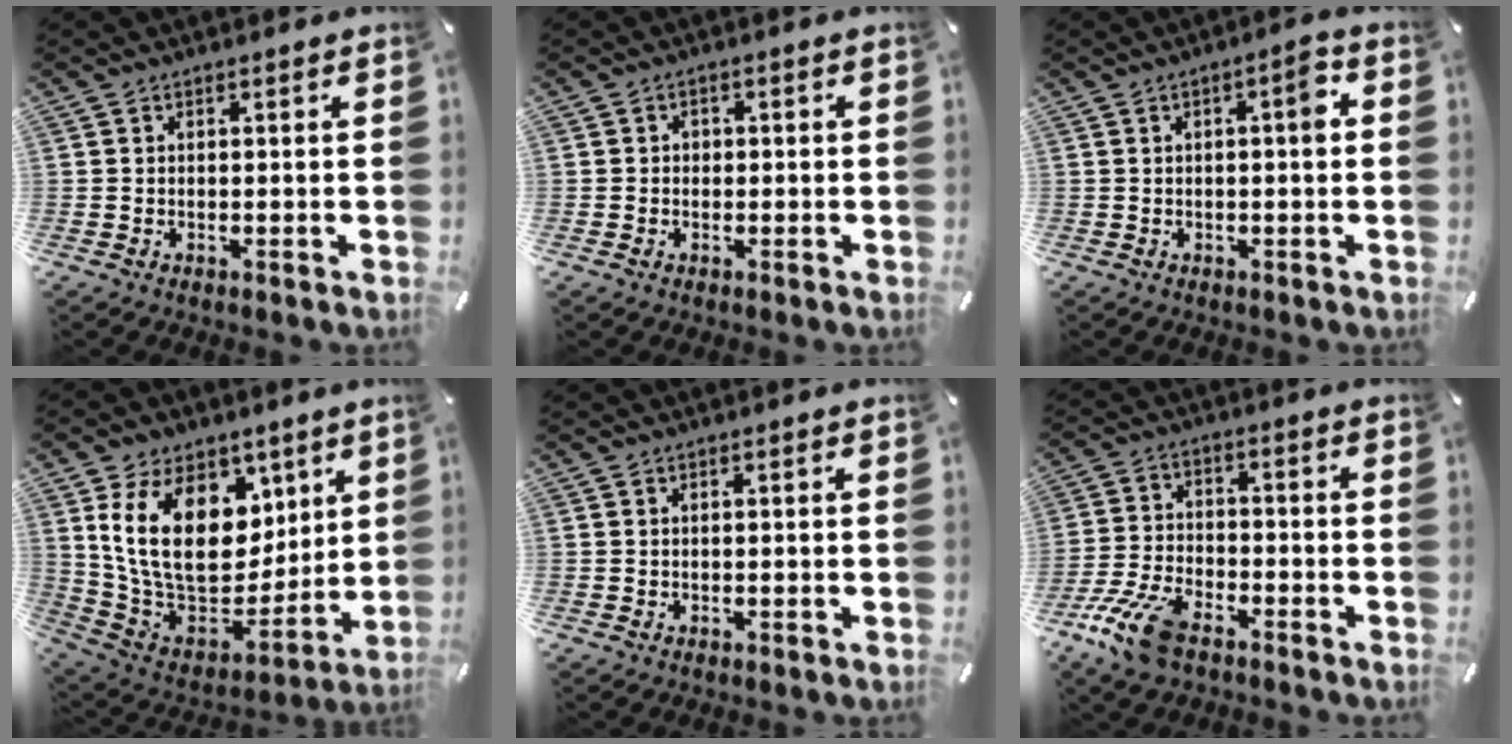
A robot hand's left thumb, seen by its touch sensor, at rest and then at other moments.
{"total": 1.8, "force": [-0.7, 1.5, 0.5], "torque": [-0.009, 0.007, -0.018]}
{"total": 4.3, "force": [0.3, 0.9, 4.2], "torque": [-0.050, -0.001, -0.007]}
{"total": 21.1, "force": [7.2, 14.8, 13.1], "torque": [-0.242, -0.052, 0.132]}
{"total": 0.0}
{"total": 10.7, "force": [-7.3, 4.7, 6.4], "torque": [-0.136, 0.030, -0.138]}